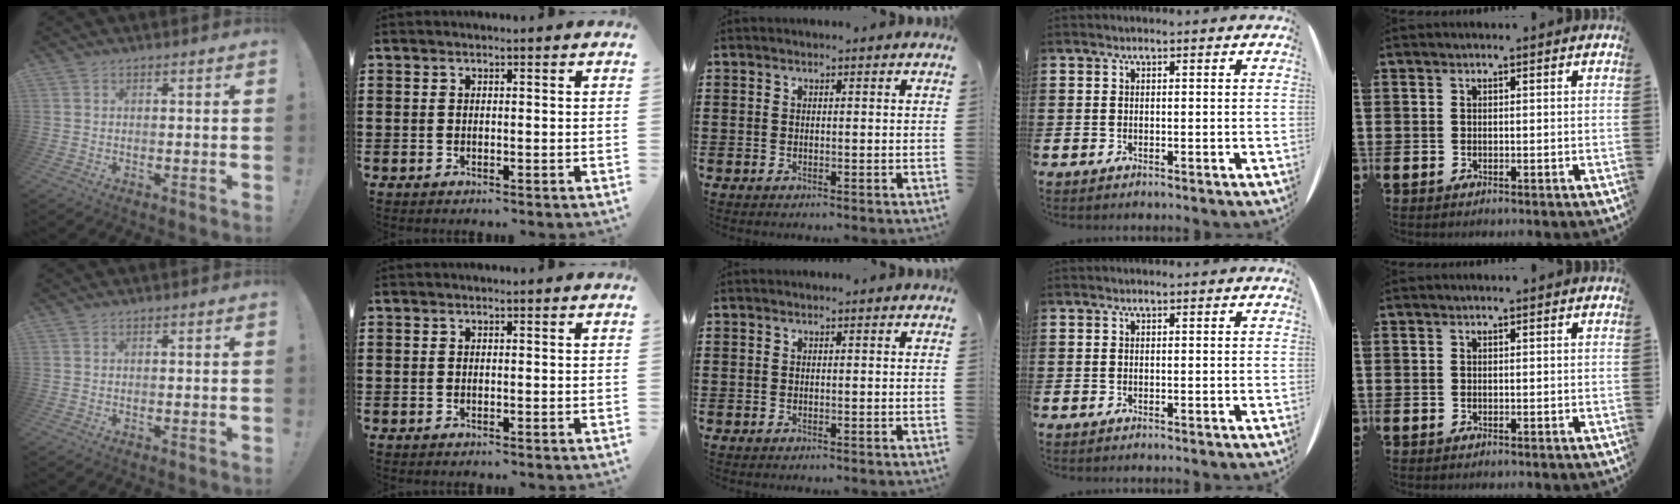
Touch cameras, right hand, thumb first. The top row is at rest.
{}